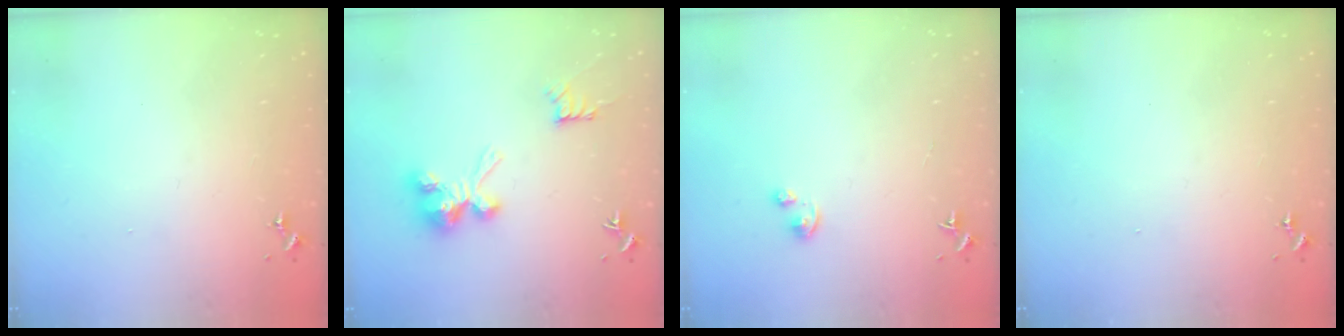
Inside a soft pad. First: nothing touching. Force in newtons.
{"total": 9.6, "press": 9.6, "slide": 0.2}
{"total": 2.5, "press": 2.5, "slide": 0.3}
{"total": 0.0}